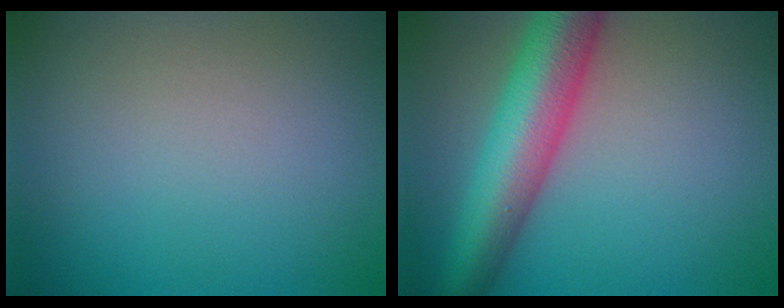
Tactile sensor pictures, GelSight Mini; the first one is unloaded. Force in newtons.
{"total": 9.0, "press": 9.0, "slide": 0.2}